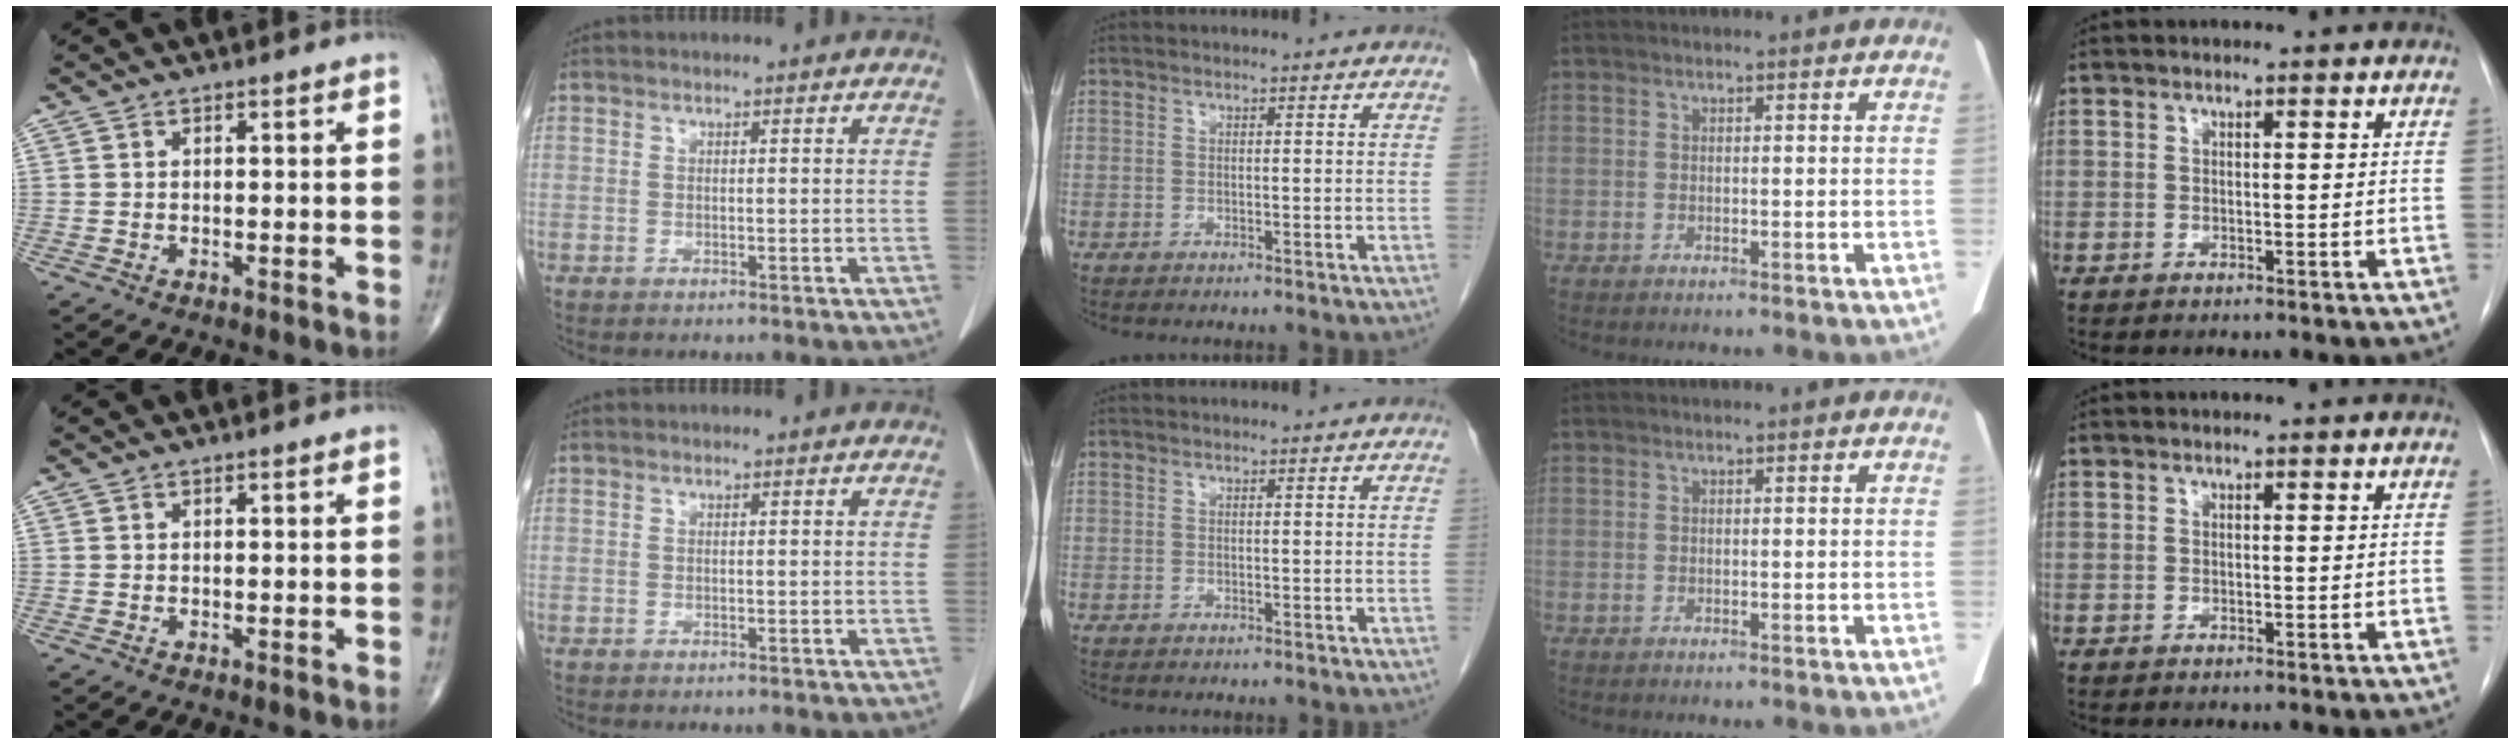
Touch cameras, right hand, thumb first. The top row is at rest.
{}